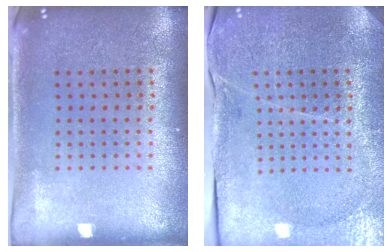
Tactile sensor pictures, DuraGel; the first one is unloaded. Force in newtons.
{"total": 3.3, "press": 3.2, "slide": 0.6}